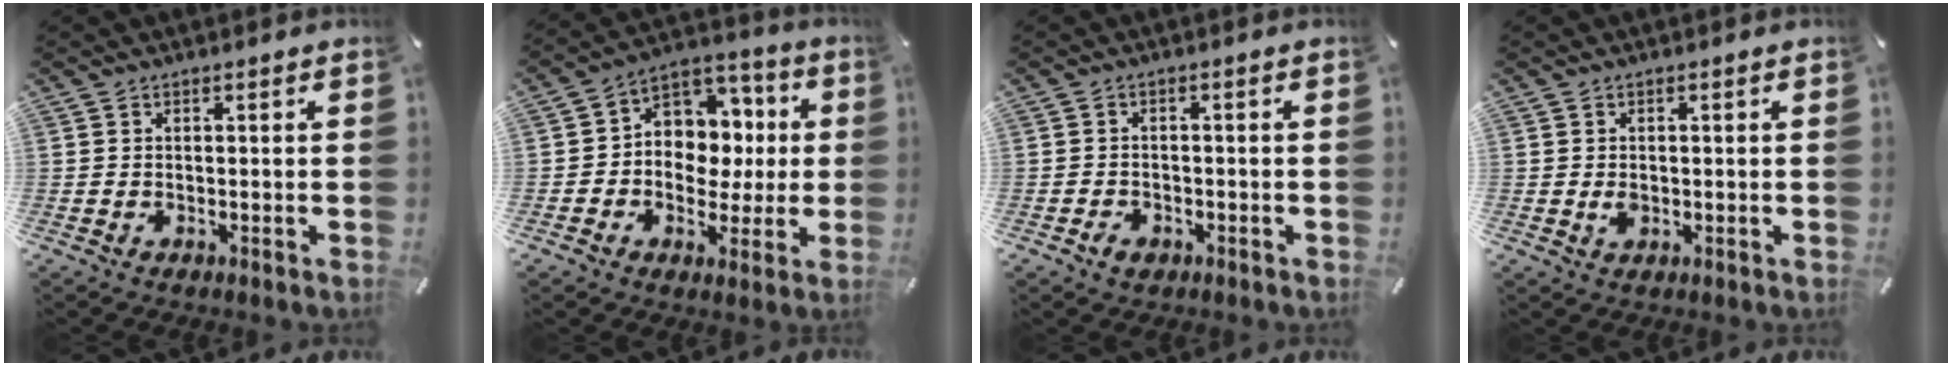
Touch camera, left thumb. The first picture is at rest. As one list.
[{"total": 10.4, "force": [0.5, 9.7, 3.6], "torque": [-0.054, -0.011, 0.017]}, {"total": 2.5, "force": [-1.4, 1.8, 1.0], "torque": [-0.016, 0.008, -0.029]}, {"total": 1.8, "force": [0.0, 1.4, 1.1], "torque": [-0.015, 0.001, -0.004]}]